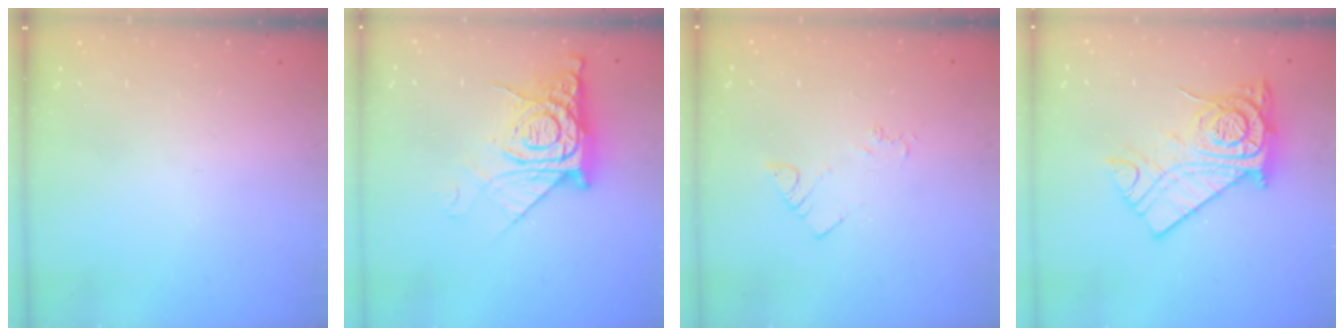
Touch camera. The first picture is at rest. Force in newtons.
{"total": 13.7, "press": 13.6, "slide": 1.5}
{"total": 2.3, "press": 2.3, "slide": 0.3}
{"total": 16.3, "press": 16.3, "slide": 1.3}